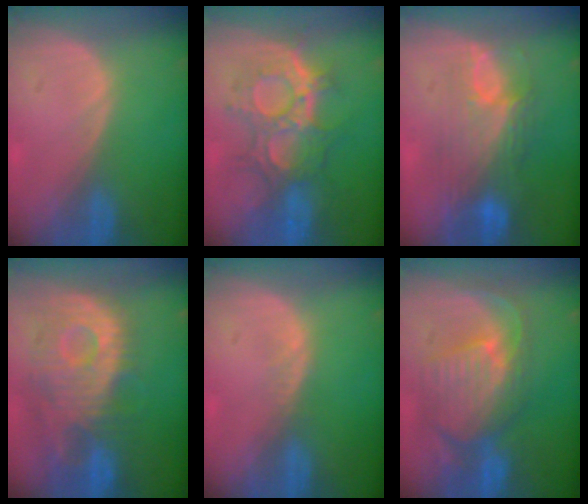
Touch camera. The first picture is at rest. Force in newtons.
{"total": 9.4, "press": 9.4, "slide": 1.1}
{"total": 9.1, "press": 8.5, "slide": 3.4}
{"total": 11.9, "press": 10.7, "slide": 5.3}
{"total": 0.8, "press": 0.7, "slide": 0.2}
{"total": 10.8, "press": 9.5, "slide": 5.2}